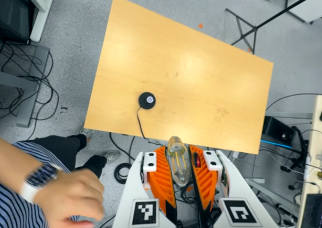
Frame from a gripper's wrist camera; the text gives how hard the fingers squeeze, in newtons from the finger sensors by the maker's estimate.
{"total": 22.2, "left": 25.8, "right": 18.5}